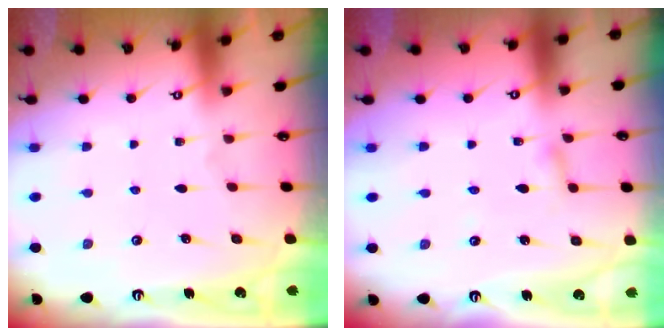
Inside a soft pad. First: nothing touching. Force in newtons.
{"total": 2.1, "press": 2.1, "slide": 0.2}